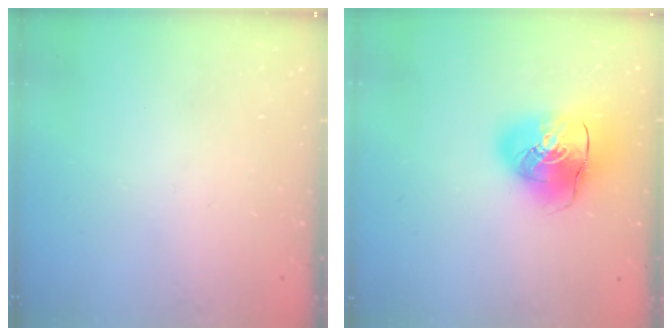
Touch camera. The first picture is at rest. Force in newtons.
{"total": 14.9, "press": 14.7, "slide": 2.5}